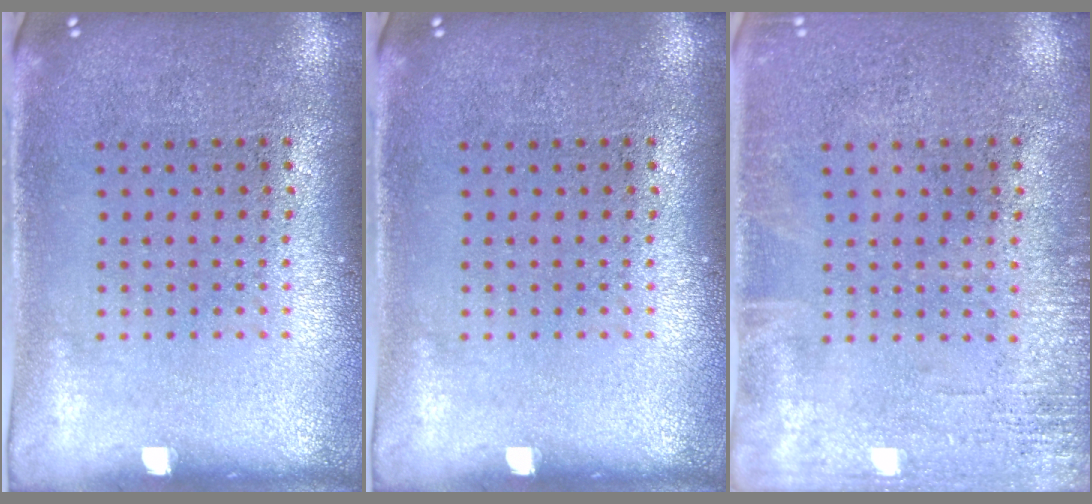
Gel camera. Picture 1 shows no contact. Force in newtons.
{"total": 0.0}
{"total": 1.7, "press": 1.7, "slide": 0.3}